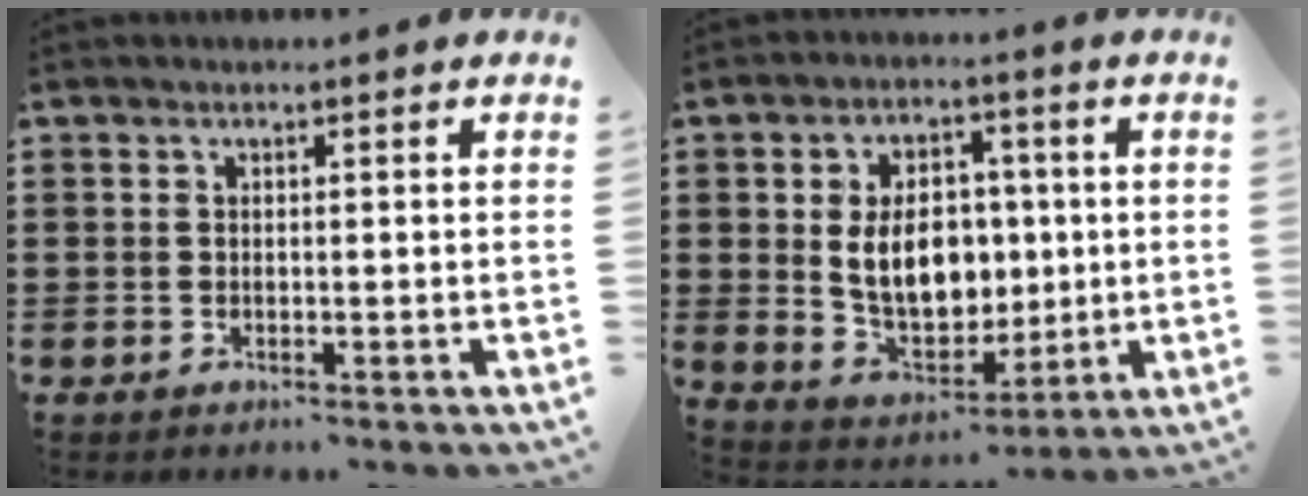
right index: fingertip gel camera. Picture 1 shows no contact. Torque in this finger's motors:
{"motor_torque": [2.05, -0.09, 1.05, 0.21]}